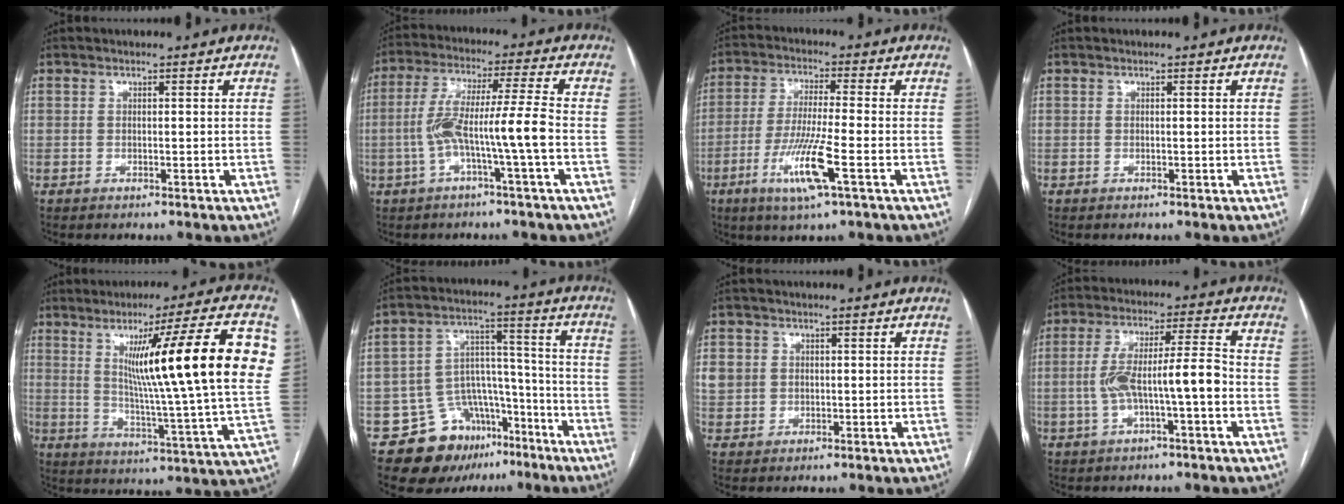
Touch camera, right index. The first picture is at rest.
{"total": 9.6, "force": [-2.6, -0.8, 9.2], "torque": [-0.187, 0.025, -0.047]}
{"total": 9.9, "force": [-4.0, -0.2, 9.1], "torque": [-0.184, -0.018, -0.078]}
{"total": 0.0}
{"total": 22.8, "force": [6.0, -0.6, 22.0], "torque": [-0.299, -0.002, 0.077]}
{"total": 13.3, "force": [-8.5, 9.1, 4.5], "torque": [-0.057, 0.069, -0.125]}
{"total": 4.5, "force": [0.8, 4.2, 1.4], "torque": [-0.038, 0.012, 0.021]}
{"total": 9.7, "force": [-2.2, 1.1, 9.4], "torque": [-0.179, 0.028, -0.036]}